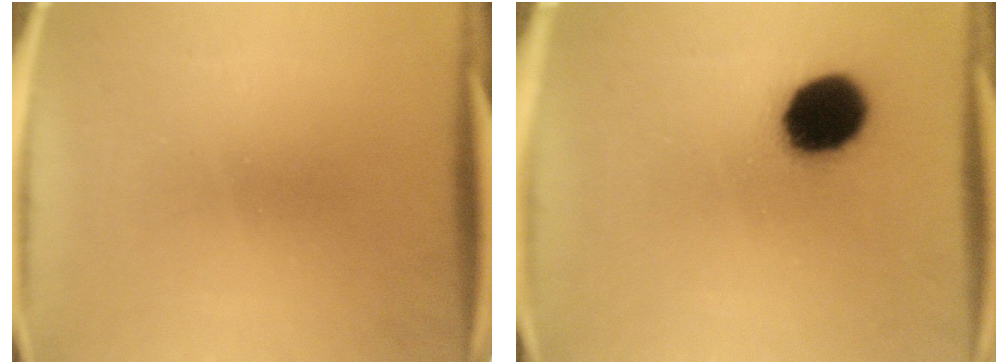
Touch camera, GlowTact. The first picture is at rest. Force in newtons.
{"total": 14.8}